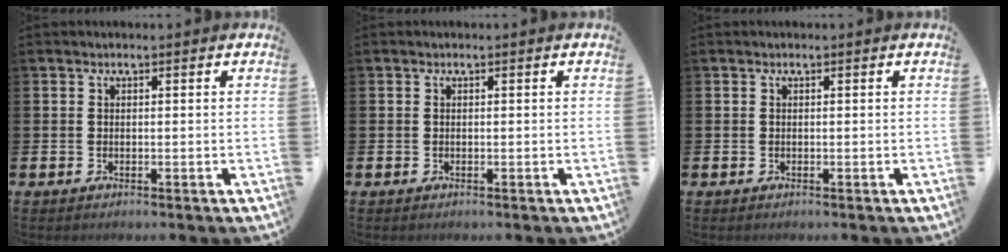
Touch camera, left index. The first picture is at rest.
{"total": 0.0}
{"total": 0.0}